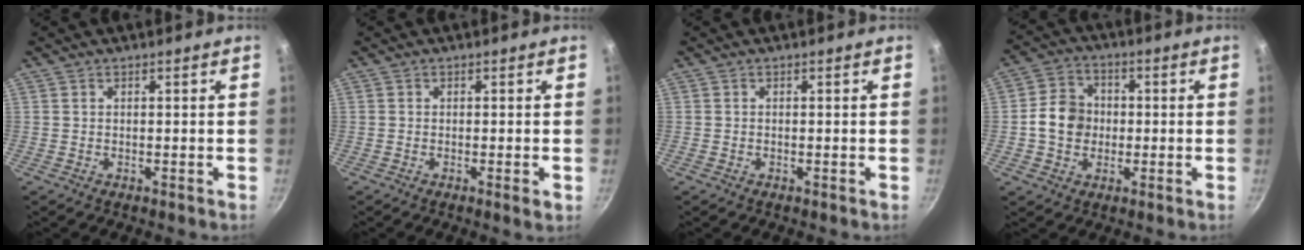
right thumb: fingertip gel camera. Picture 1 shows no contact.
{"total": 1.5, "force": [-0.5, 0.2, 1.4], "torque": [-0.027, -0.003, -0.011]}
{"total": 0.0}
{"total": 8.3, "force": [-0.5, 7.1, 4.2], "torque": [-0.043, 0.017, -0.022]}